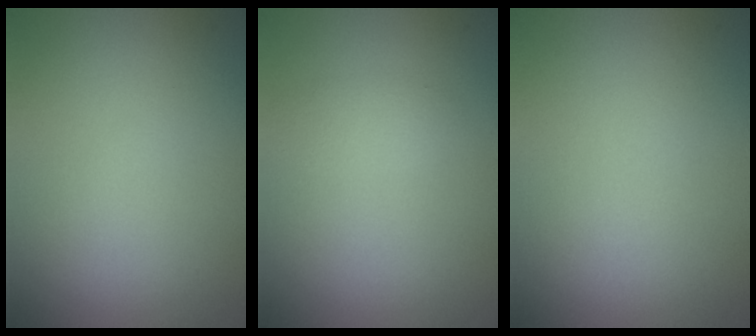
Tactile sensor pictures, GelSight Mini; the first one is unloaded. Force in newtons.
{"total": 1.3, "press": 1.3, "slide": 0.1}
{"total": 0.0}